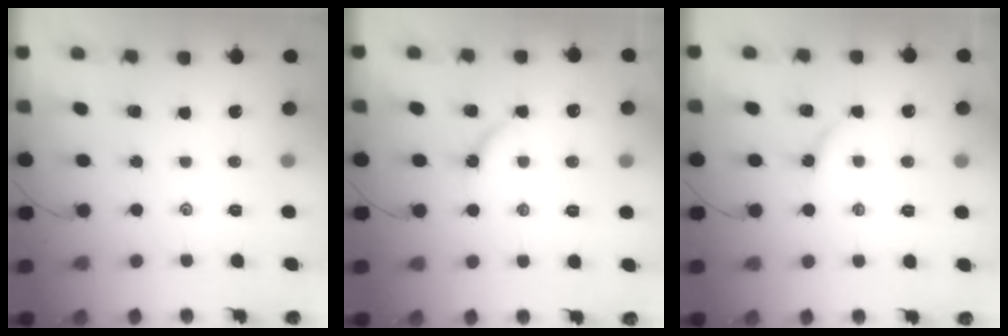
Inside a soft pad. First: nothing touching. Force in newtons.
{"total": 5.0, "press": 5.0, "slide": 0.6}
{"total": 2.9, "press": 2.9, "slide": 0.3}